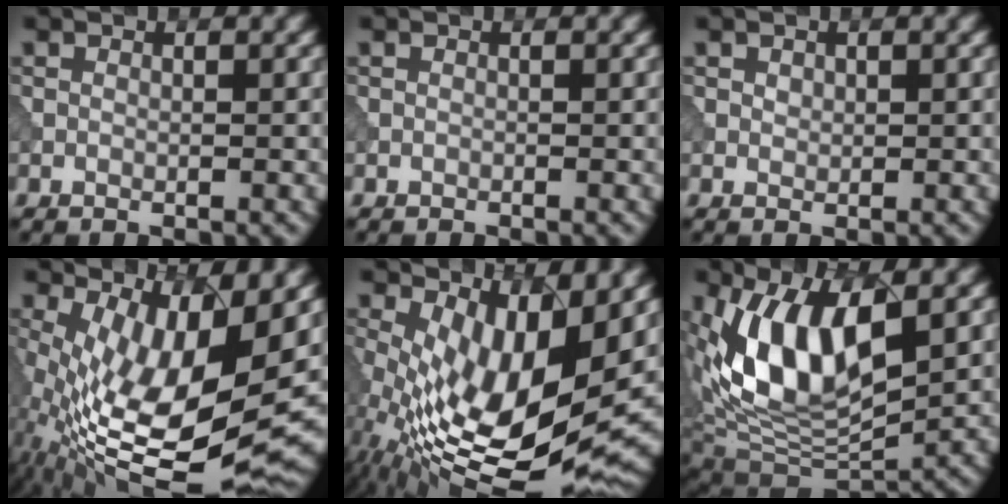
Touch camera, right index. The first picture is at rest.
{"total": 0.0}
{"total": 0.7, "force": [0.5, 0.5, 0.1], "torque": [-0.003, -0.001, 0.013]}
{"total": 13.5, "force": [0.7, 4.7, 12.6], "torque": [-0.229, -0.027, 0.034]}
{"total": 12.8, "force": [1.3, 6.0, 11.2], "torque": [-0.198, -0.032, 0.032]}
{"total": 9.8, "force": [2.5, 4.9, 8.1], "torque": [-0.157, -0.012, 0.047]}